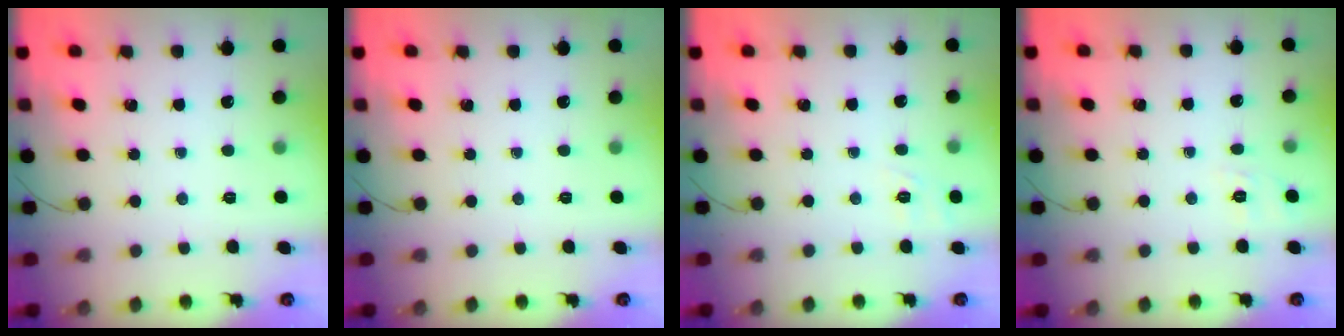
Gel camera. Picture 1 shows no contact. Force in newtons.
{"total": 0.0}
{"total": 2.0, "press": 0.9, "slide": 1.8}
{"total": 2.0, "press": 0.2, "slide": 1.9}